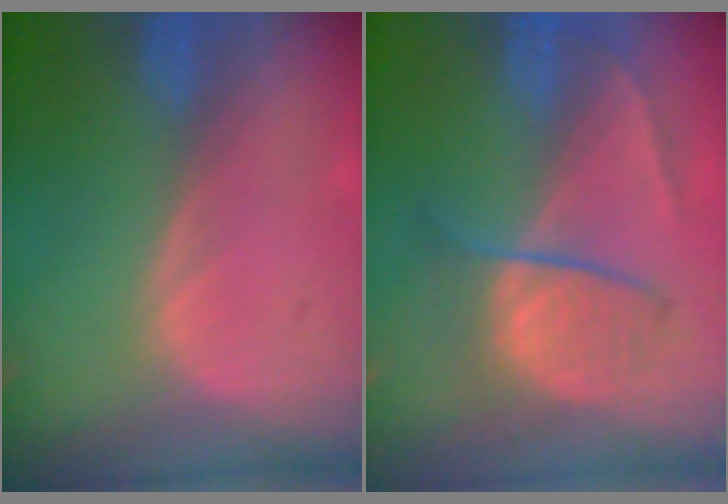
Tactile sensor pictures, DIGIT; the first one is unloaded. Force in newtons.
{"total": 6.5, "press": 6.2, "slide": 1.9}